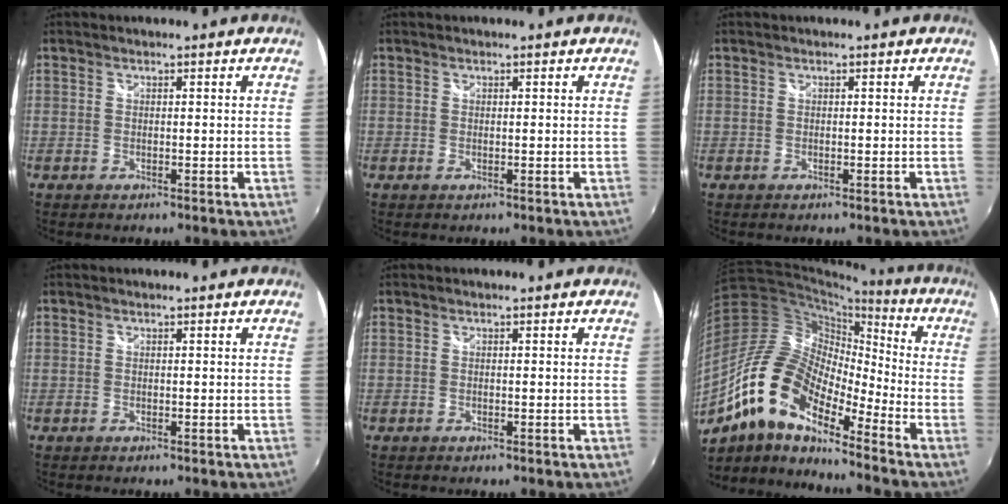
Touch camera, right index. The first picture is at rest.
{"total": 0.0}
{"total": 0.0}
{"total": 0.0}
{"total": 0.0}
{"total": 16.7, "force": [-10.5, 6.2, 11.5], "torque": [-0.200, -0.002, -0.218]}